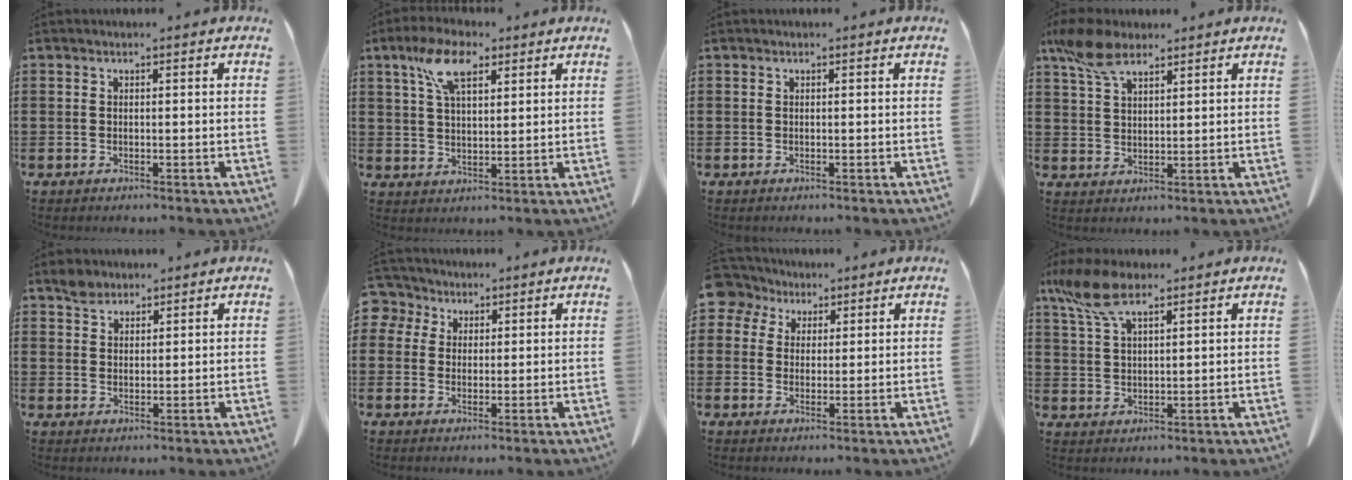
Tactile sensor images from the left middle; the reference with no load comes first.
{"total": 8.0, "force": [4.5, 3.3, 5.7], "torque": [-0.127, 0.011, 0.083]}
{"total": 0.0}
{"total": 7.7, "force": [5.3, 3.1, 4.7], "torque": [-0.107, -0.002, 0.100]}
{"total": 2.8, "force": [2.4, 1.4, 0.7], "torque": [-0.011, -0.001, 0.045]}
{"total": 3.8, "force": [2.1, 3.0, 0.6], "torque": [-0.023, 0.006, 0.037]}
{"total": 4.7, "force": [3.0, 3.5, 1.2], "torque": [-0.038, 0.007, 0.053]}
{"total": 8.0, "force": [5.1, 2.8, 5.5], "torque": [-0.133, -0.008, 0.093]}